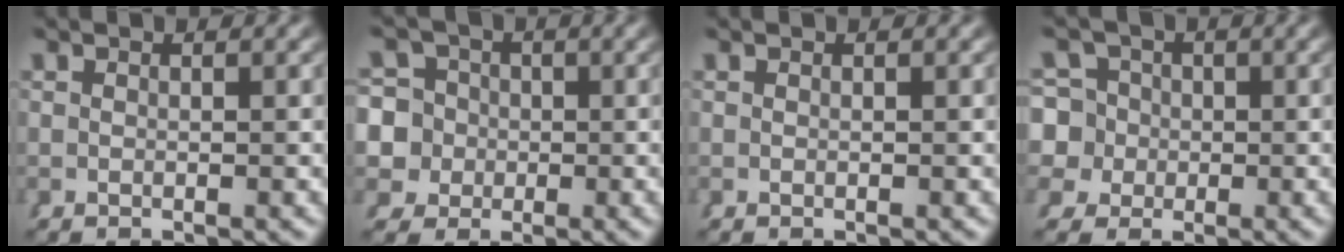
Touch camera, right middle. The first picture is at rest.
{"total": 9.9, "force": [-1.2, 9.3, 3.0], "torque": [-0.082, -0.038, -0.017]}
{"total": 0.0}
{"total": 8.4, "force": [-0.7, 8.0, 2.5], "torque": [-0.065, -0.033, -0.007]}